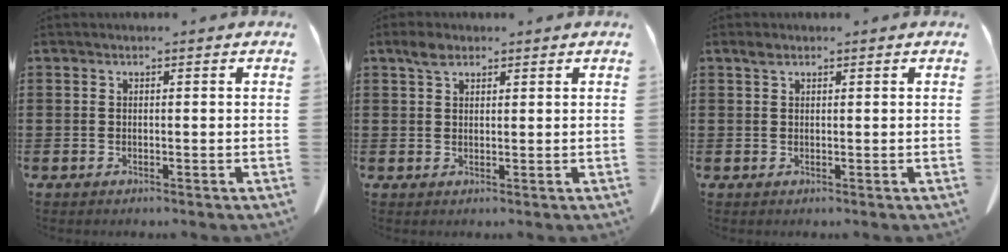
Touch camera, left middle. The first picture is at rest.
{"total": 2.6, "force": [1.7, 1.3, 1.4], "torque": [-0.032, 0.005, 0.032]}
{"total": 1.1, "force": [0.6, 0.6, 0.6], "torque": [-0.016, 0.002, 0.012]}